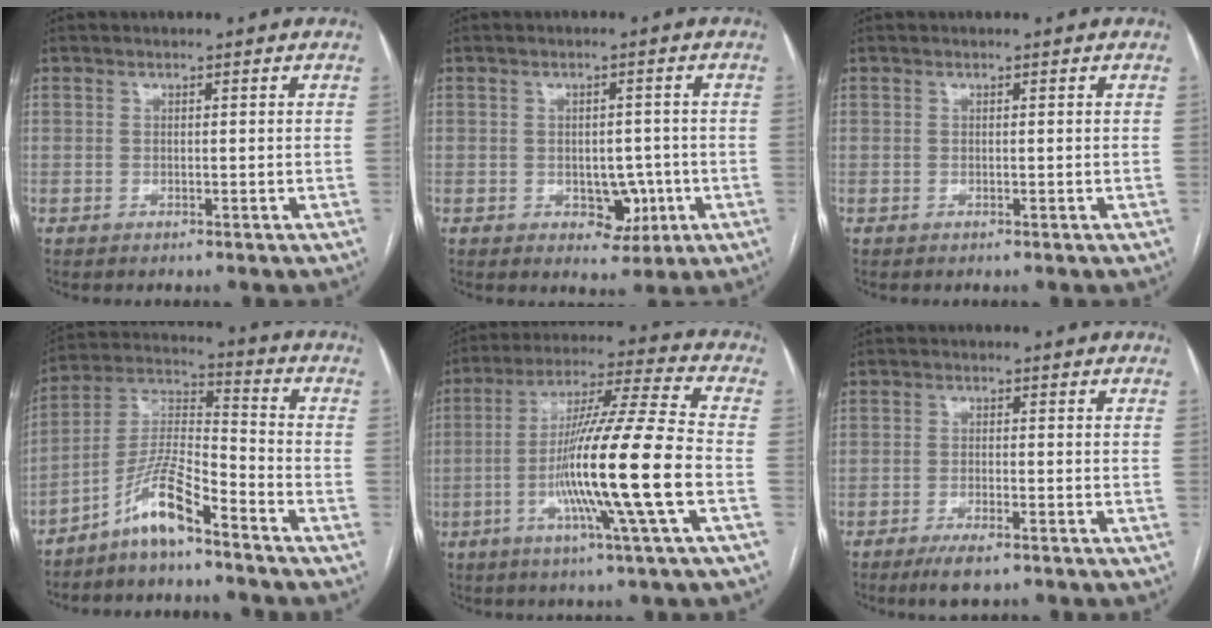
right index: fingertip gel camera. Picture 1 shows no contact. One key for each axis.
{"total": 5.0, "fx": -1.3, "fy": 3.3, "fz": 3.5, "tx": -0.036, "ty": 0.007, "tz": -0.007}
{"total": 0.0}
{"total": 9.7, "fx": -6.9, "fy": 1.4, "fz": 6.8, "tx": -0.146, "ty": 0.009, "tz": -0.134}
{"total": 17.4, "fx": -4.3, "fy": -1.6, "fz": 16.8, "tx": -0.304, "ty": -0.009, "tz": -0.087}
{"total": 4.4, "fx": -3.0, "fy": 0.9, "fz": 3.0, "tx": -0.059, "ty": -0.006, "tz": -0.049}